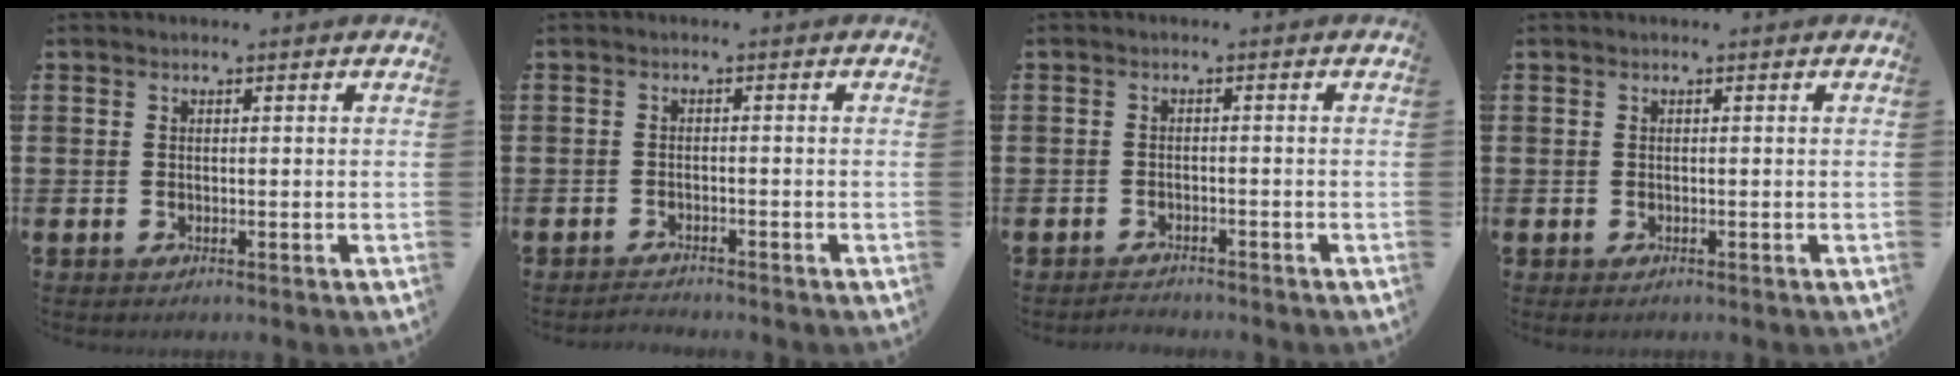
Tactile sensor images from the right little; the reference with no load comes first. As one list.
[{"total": 1.2, "force": [-1.2, 0.0, -0.1], "torque": [-0.003, 0.003, -0.025]}, {"total": 1.3, "force": [-1.3, 0.0, -0.1], "torque": [-0.003, 0.004, -0.028]}, {"total": 0.0}]